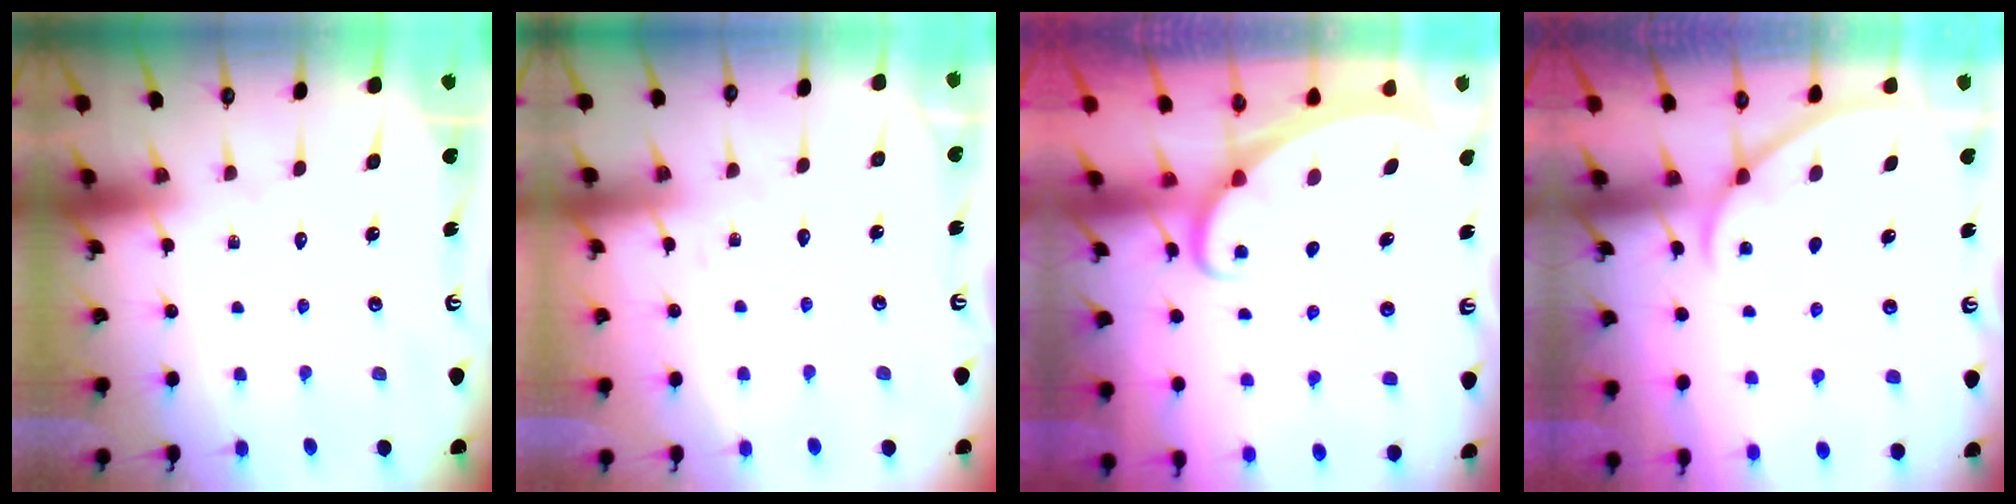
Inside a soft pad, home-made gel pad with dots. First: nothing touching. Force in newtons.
{"total": 2.3, "press": 2.3, "slide": 0.3}
{"total": 1.6, "press": 1.6, "slide": 0.1}
{"total": 0.8, "press": 0.8, "slide": 0.2}